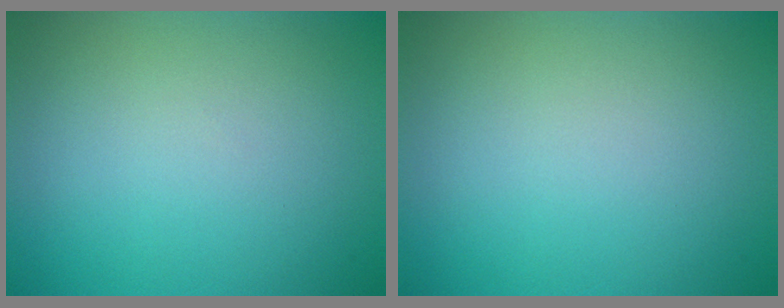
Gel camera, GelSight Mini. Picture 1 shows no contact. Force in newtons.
{"total": 0.0}